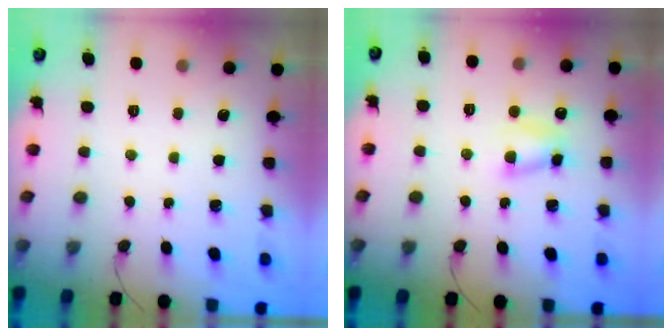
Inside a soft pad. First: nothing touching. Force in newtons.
{"total": 5.2, "press": 5.2, "slide": 0.7}